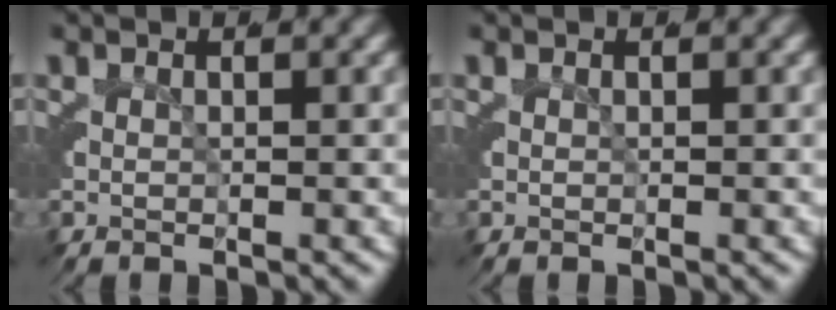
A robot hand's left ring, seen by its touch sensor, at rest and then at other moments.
{"total": 0.0}